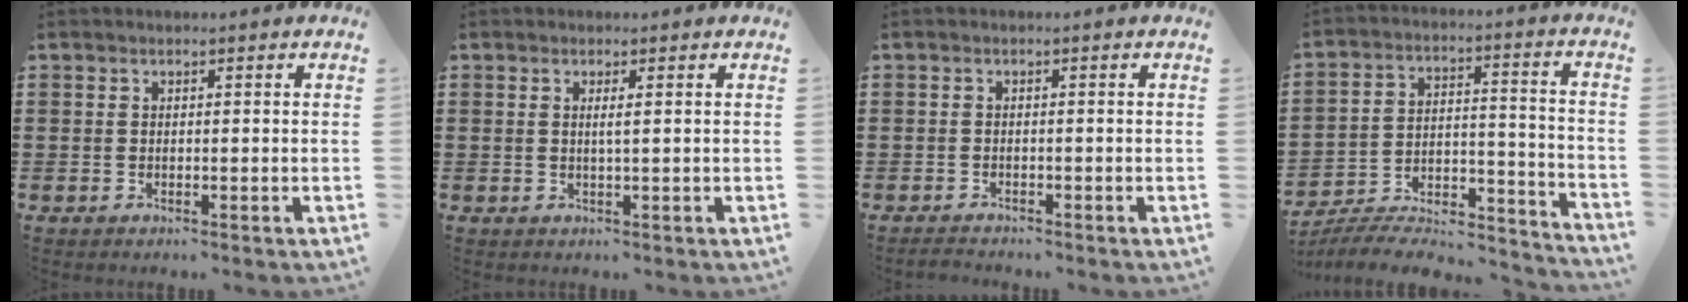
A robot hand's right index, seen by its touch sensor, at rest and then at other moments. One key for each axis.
{"total": 1.3, "fx": 0.2, "fy": 0.0, "fz": 1.3, "tx": -0.025, "ty": -0.002, "tz": 0.003}
{"total": 1.2, "fx": -1.1, "fy": 0.0, "fz": 0.1, "tx": -0.004, "ty": -0.001, "tz": -0.023}
{"total": 6.4, "fx": -5.8, "fy": 1.7, "fz": 2.0, "tx": -0.033, "ty": 0.005, "tz": -0.115}